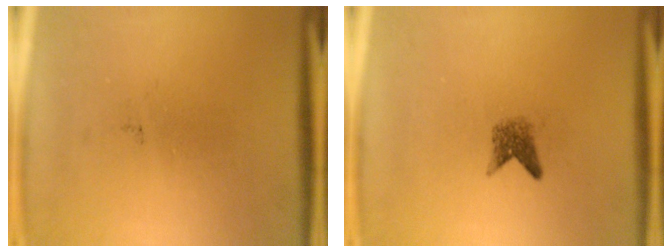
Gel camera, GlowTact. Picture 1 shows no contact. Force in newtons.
{"total": 1.9}